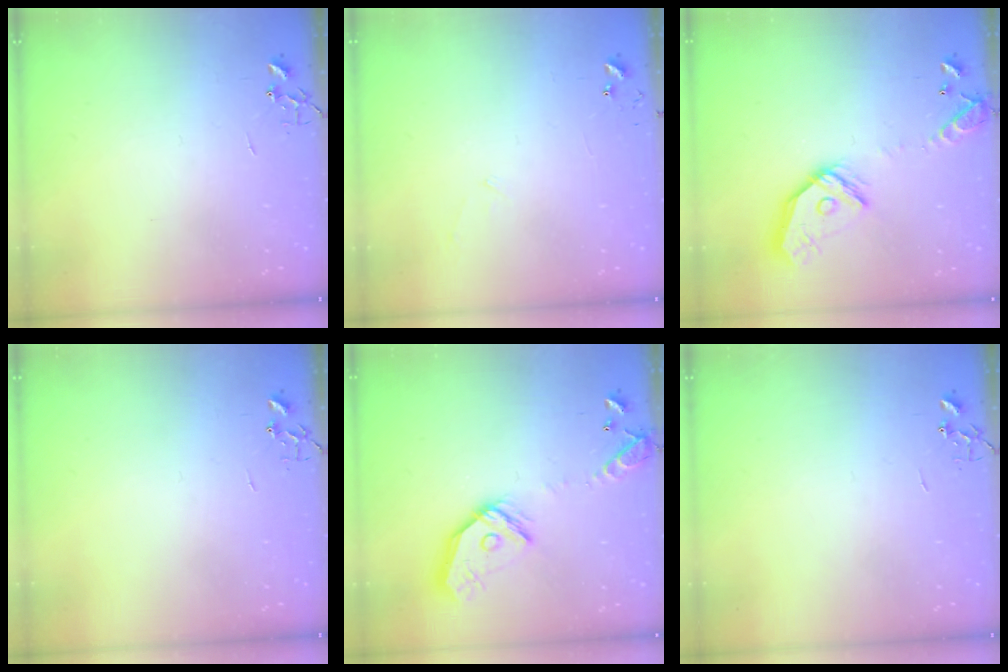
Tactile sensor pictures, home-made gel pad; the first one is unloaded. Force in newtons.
{"total": 5.4, "press": 5.4, "slide": 0.4}
{"total": 16.2, "press": 16.1, "slide": 2.1}
{"total": 0.0}
{"total": 16.2, "press": 16.1, "slide": 2.1}
{"total": 0.0}